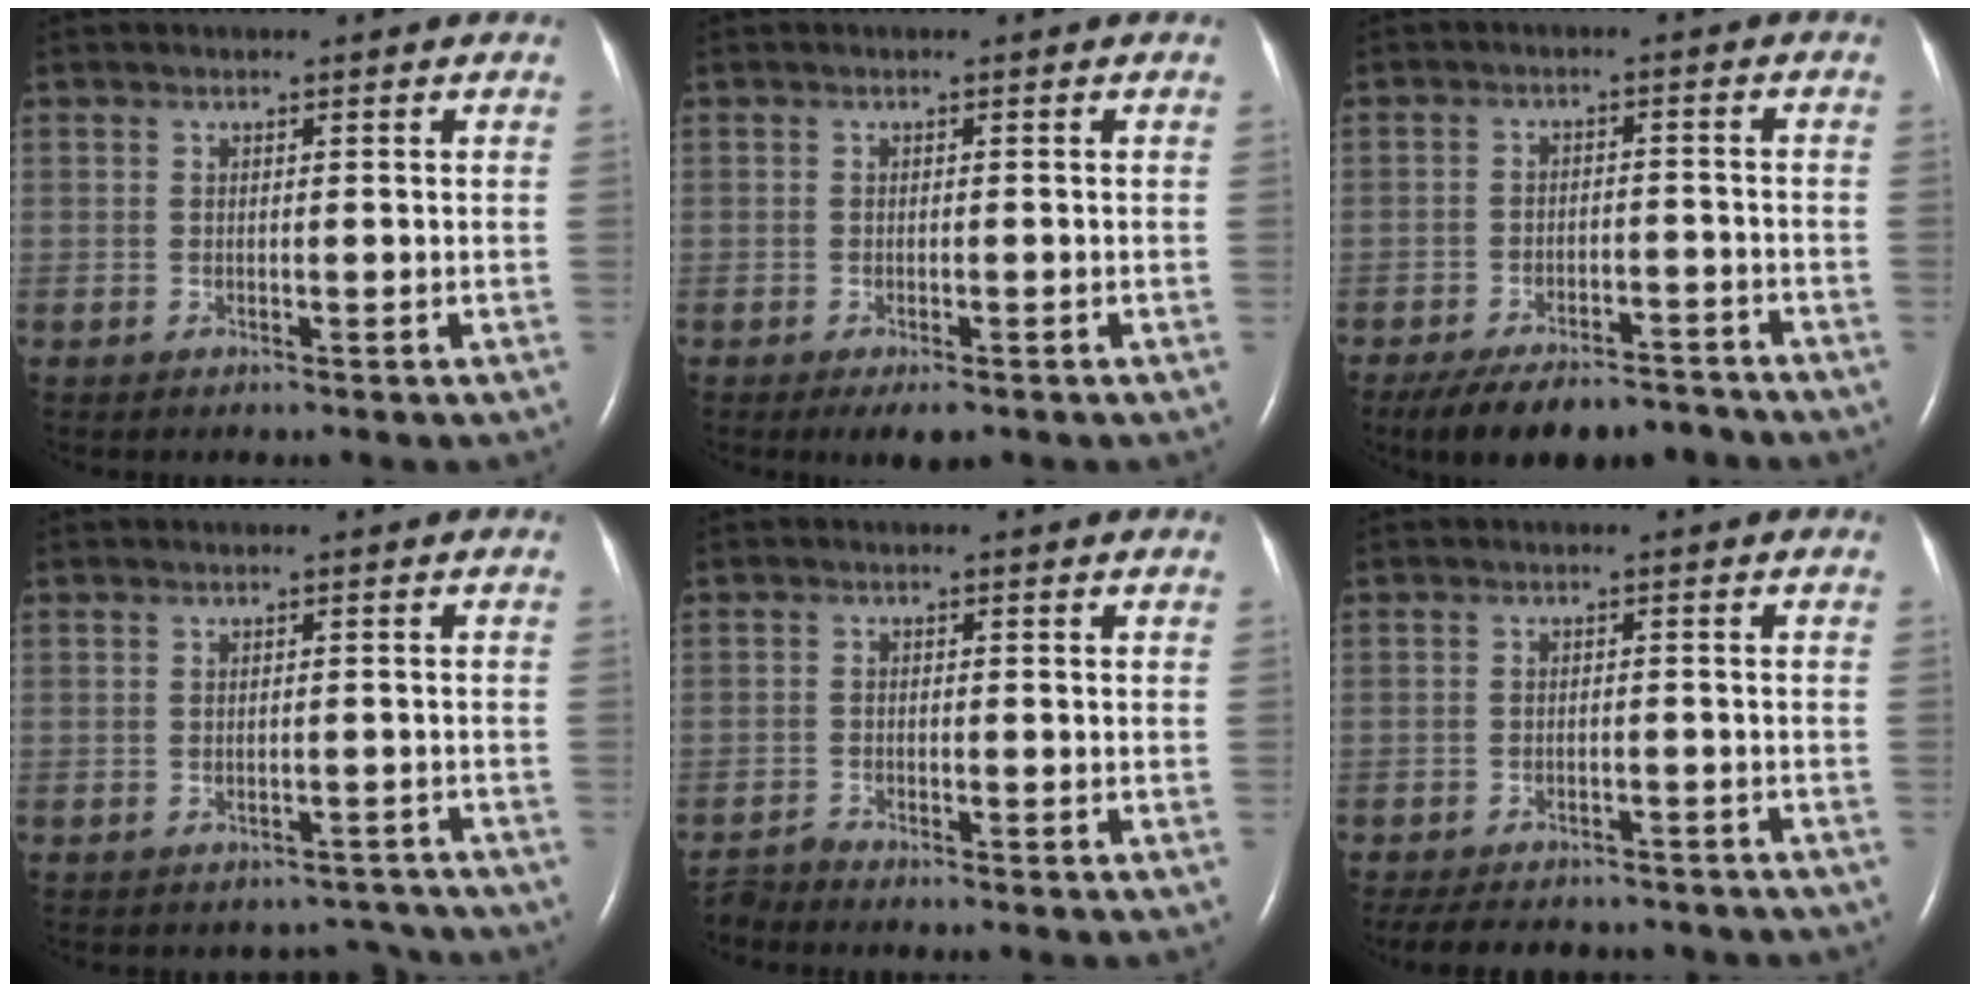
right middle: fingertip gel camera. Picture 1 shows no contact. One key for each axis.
{"total": 3.1, "fx": -2.0, "fy": 1.0, "fz": 2.1, "tx": -0.028, "ty": -0.004, "tz": -0.024}
{"total": 11.0, "fx": -9.4, "fy": 3.8, "fz": 4.3, "tx": -0.062, "ty": 0.004, "tz": -0.144}
{"total": 3.3, "fx": -3.0, "fy": 1.4, "fz": -0.6, "tx": 0.016, "ty": 0.014, "tz": -0.035}
{"total": 2.4, "fx": -2.3, "fy": -0.4, "fz": -0.4, "tx": 0.004, "ty": -0.016, "tz": -0.043}
{"total": 13.3, "fx": -11.5, "fy": 4.7, "fz": 4.6, "tx": -0.098, "ty": -0.002, "tz": -0.142}